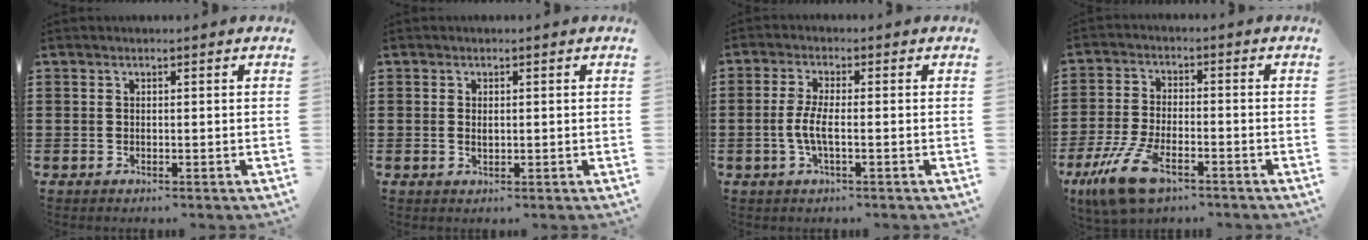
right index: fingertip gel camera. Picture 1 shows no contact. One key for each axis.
{"total": 1.1, "fx": 0.1, "fy": 0.6, "fz": 0.8, "tx": -0.018, "ty": 0.006, "tz": 0.001}
{"total": 4.1, "fx": -1.1, "fy": 1.0, "fz": 3.8, "tx": -0.096, "ty": -0.007, "tz": -0.030}
{"total": 10.0, "fx": -6.2, "fy": 3.6, "fz": 7.0, "tx": -0.166, "ty": -0.002, "tz": -0.119}